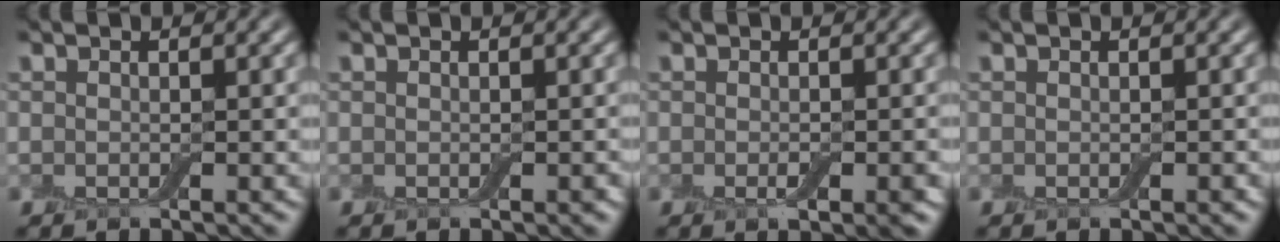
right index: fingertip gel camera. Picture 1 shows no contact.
{"total": 0.5, "force": [-0.1, 0.3, 0.4], "torque": [-0.008, -0.002, 0.000]}
{"total": 1.8, "force": [-0.6, 0.5, 1.6], "torque": [-0.021, -0.005, -0.008]}
{"total": 0.0}